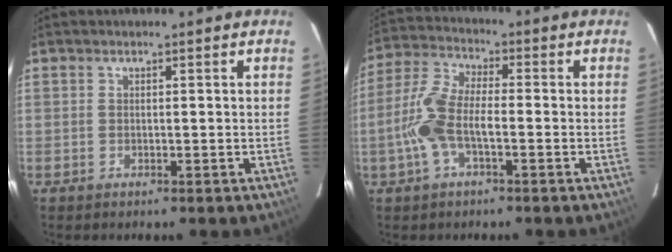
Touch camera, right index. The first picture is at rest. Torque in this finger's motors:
{"motor_torque": [0.94, -0.21, 0.69, 0.18]}